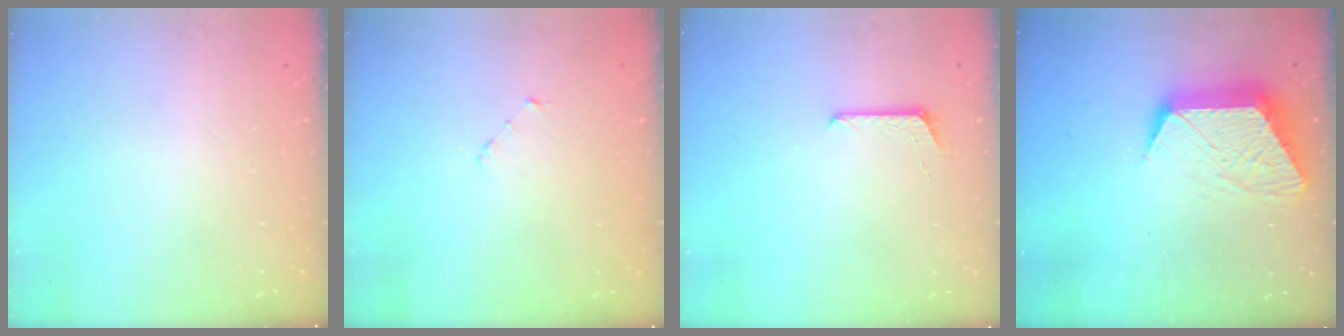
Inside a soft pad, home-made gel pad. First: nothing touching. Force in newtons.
{"total": 2.9, "press": 2.9, "slide": 0.2}
{"total": 6.1, "press": 6.1, "slide": 0.6}
{"total": 13.5, "press": 13.5, "slide": 1.0}